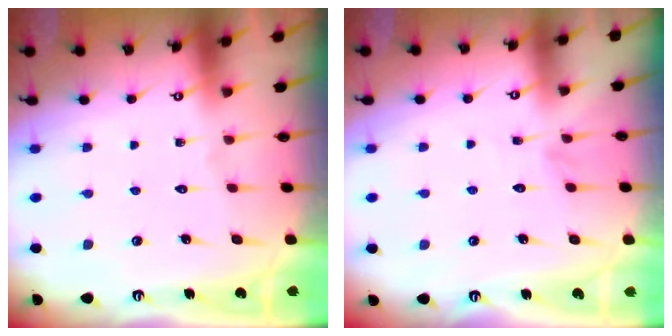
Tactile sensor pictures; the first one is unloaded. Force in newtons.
{"total": 3.5, "press": 3.4, "slide": 0.4}